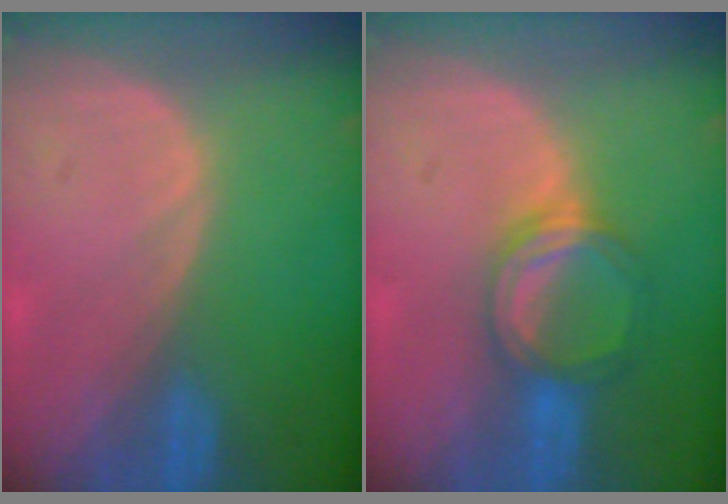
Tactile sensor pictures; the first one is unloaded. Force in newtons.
{"total": 5.1, "press": 5.1, "slide": 0.3}